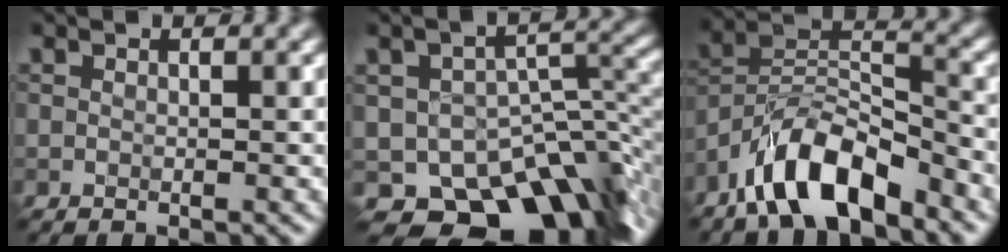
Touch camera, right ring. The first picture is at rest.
{"total": 11.8, "force": [-7.8, 6.2, 6.3], "torque": [-0.088, -0.017, -0.110]}
{"total": 7.9, "force": [-5.7, 2.7, 4.7], "torque": [-0.076, 0.010, -0.109]}